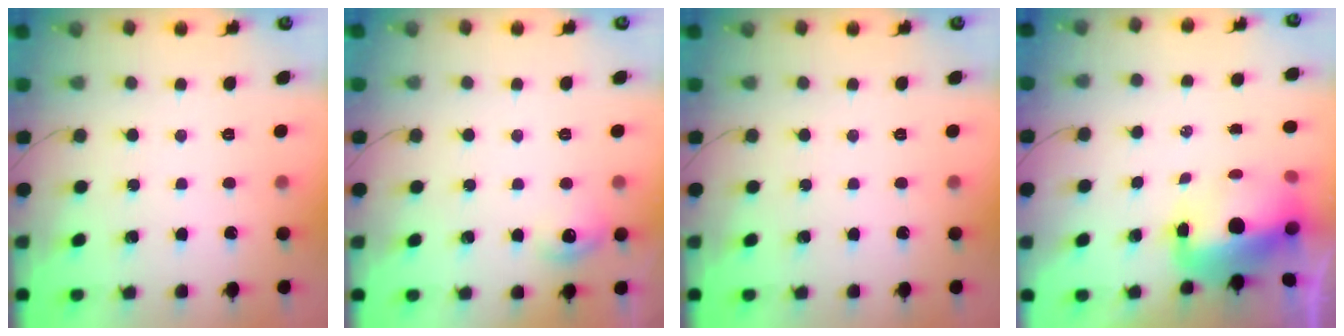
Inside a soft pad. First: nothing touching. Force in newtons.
{"total": 7.6, "press": 7.5, "slide": 1.2}
{"total": 0.0}
{"total": 11.0, "press": 10.7, "slide": 2.6}